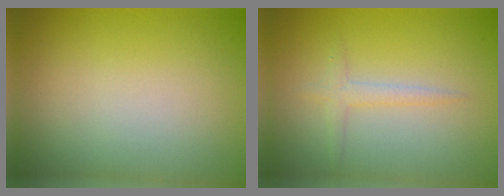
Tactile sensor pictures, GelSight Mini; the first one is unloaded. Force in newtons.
{"total": 1.4, "press": 1.4, "slide": 0.1}